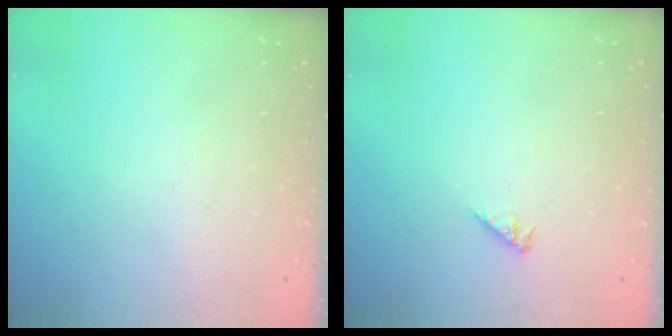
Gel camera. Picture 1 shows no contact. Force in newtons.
{"total": 1.7, "press": 1.6, "slide": 0.4}